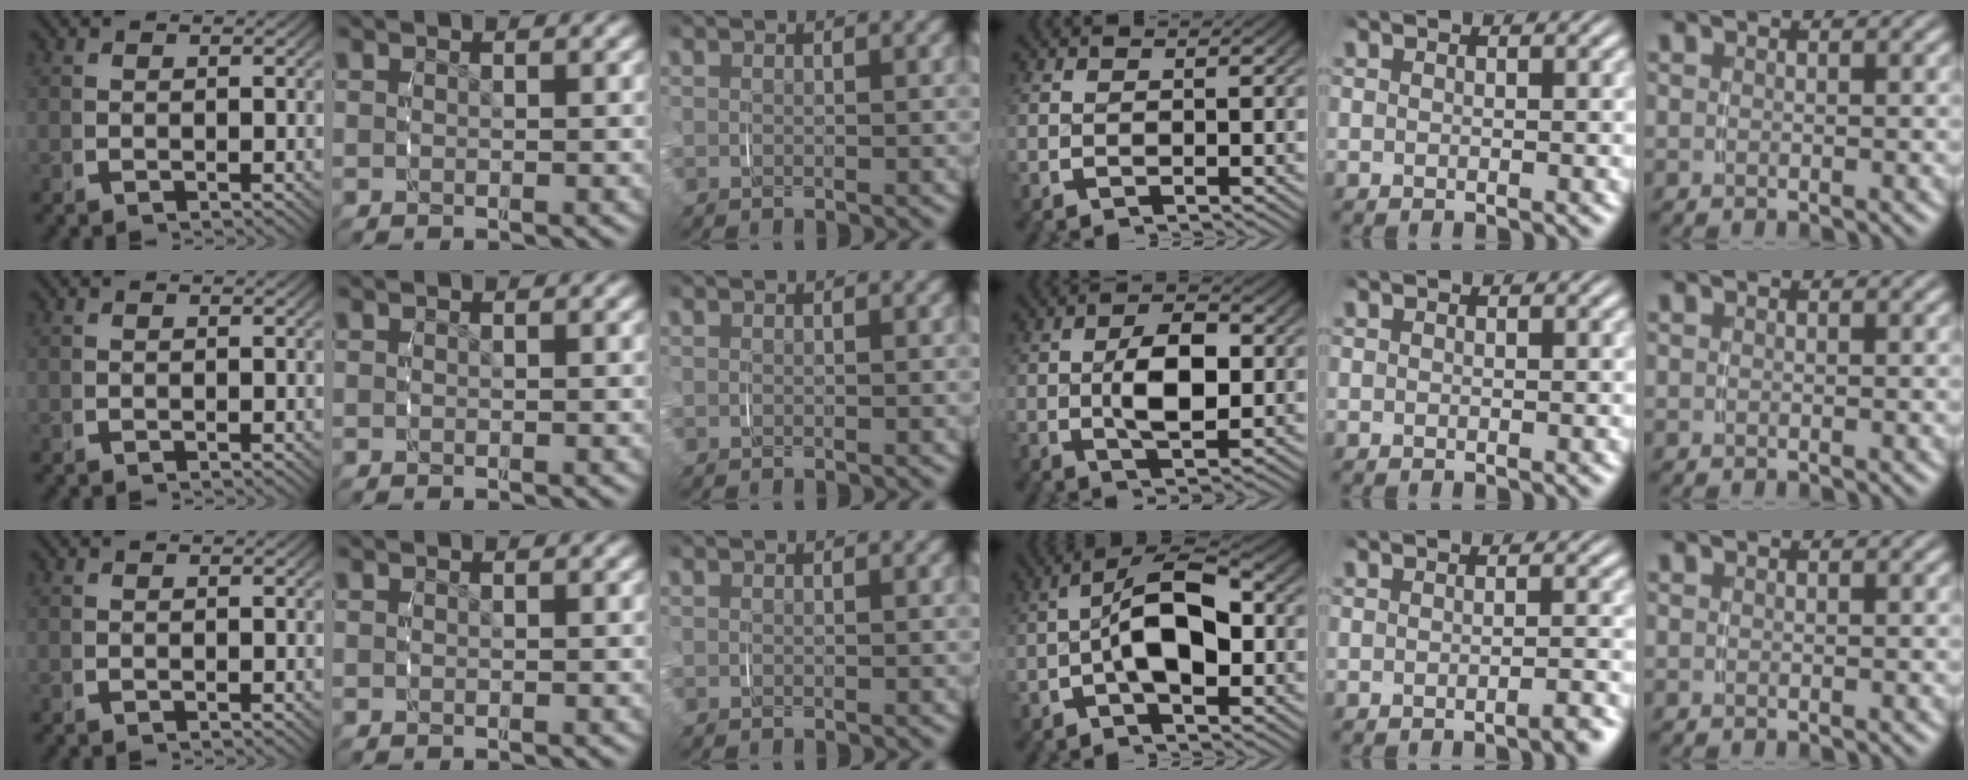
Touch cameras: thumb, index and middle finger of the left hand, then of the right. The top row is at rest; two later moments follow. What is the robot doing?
{"motion": "grasp_and_lifting", "object": "lipstick"}